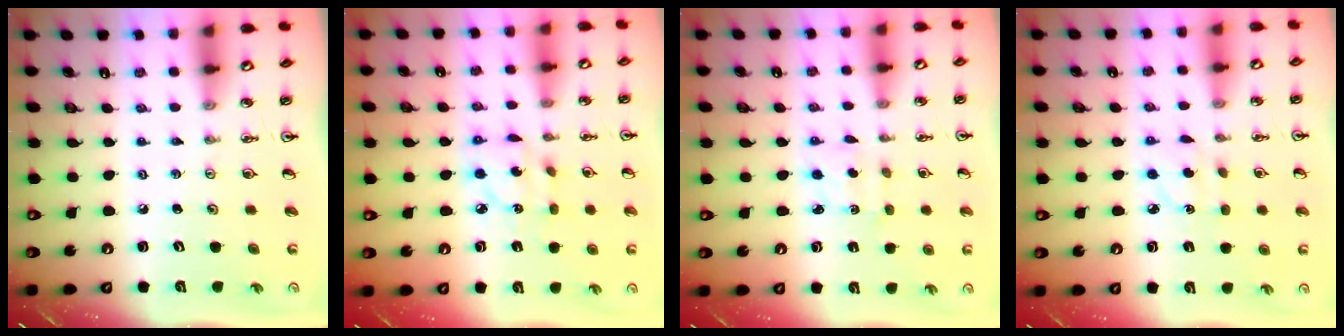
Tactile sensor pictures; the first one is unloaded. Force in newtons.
{"total": 7.5, "press": 7.5, "slide": 0.2}
{"total": 1.9, "press": 1.8, "slide": 0.6}
{"total": 3.5, "press": 3.4, "slide": 1.0}